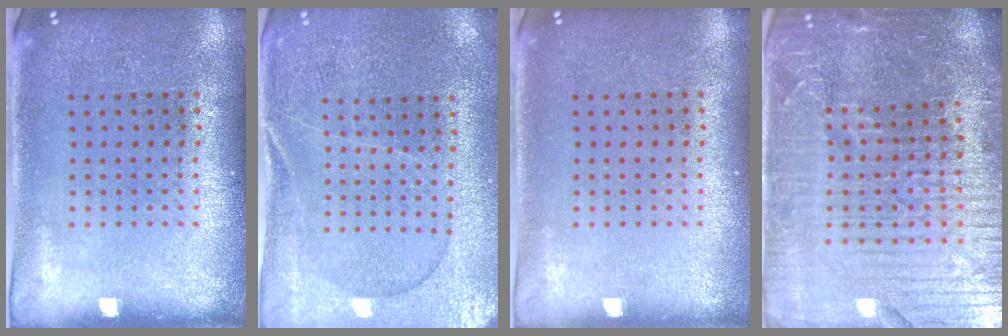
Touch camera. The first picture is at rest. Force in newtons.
{"total": 0.8, "press": 0.6, "slide": 0.5}
{"total": 0.0}
{"total": 6.3, "press": 5.6, "slide": 2.9}